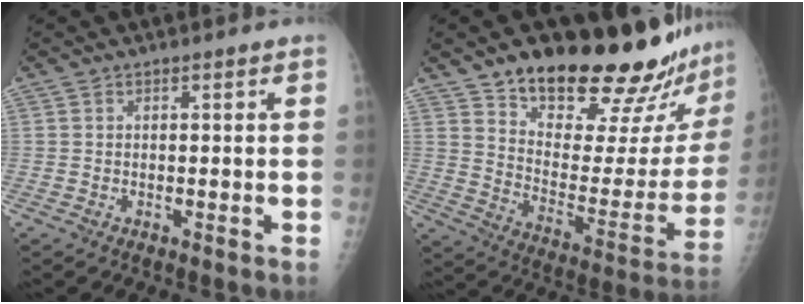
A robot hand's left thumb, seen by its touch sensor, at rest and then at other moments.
{"total": 26.4, "force": [20.8, 7.4, 14.4], "torque": [-0.169, -0.126, 0.297]}